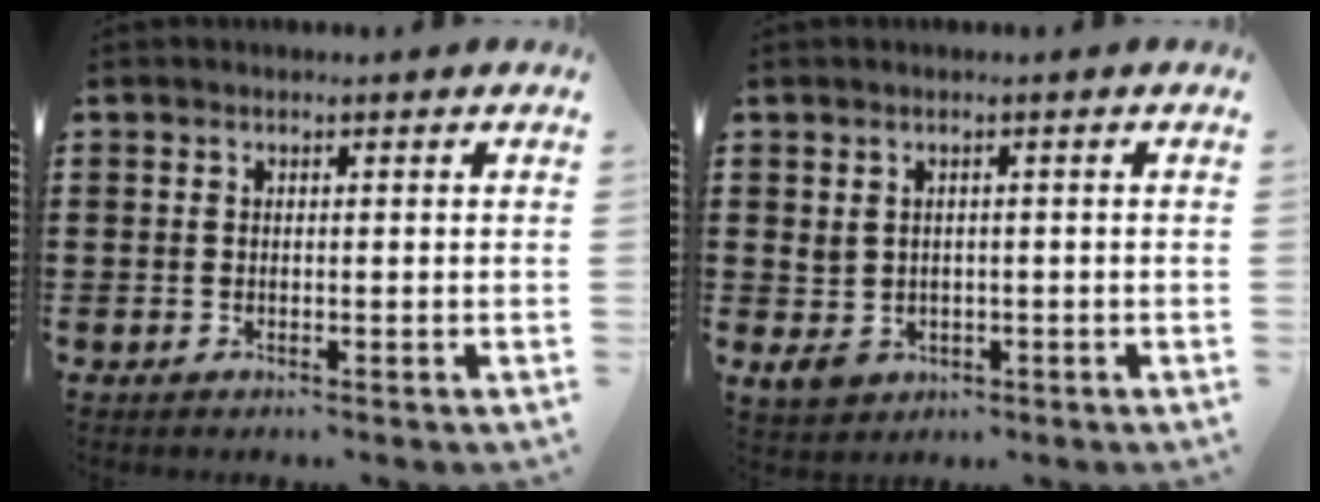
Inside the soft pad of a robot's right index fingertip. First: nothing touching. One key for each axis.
{"total": 2.8, "fx": -0.3, "fy": 2.2, "fz": 1.6, "tx": -0.051, "ty": -0.004, "tz": -0.011}